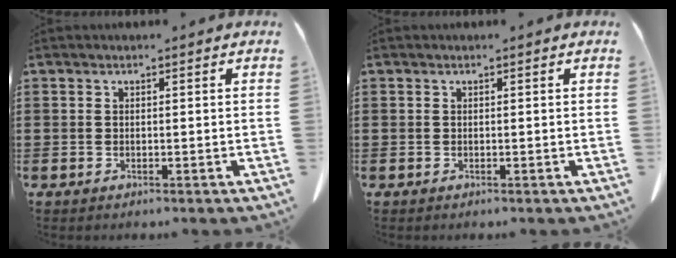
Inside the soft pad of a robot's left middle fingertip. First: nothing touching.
{"total": 0.0}